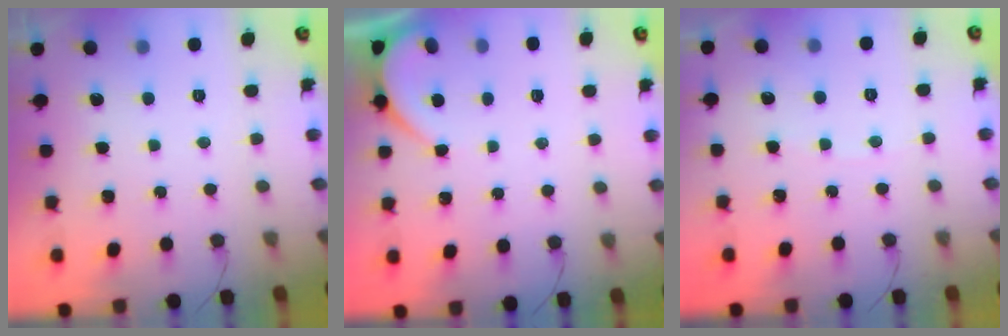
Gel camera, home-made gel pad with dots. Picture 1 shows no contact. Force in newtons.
{"total": 1.6, "press": 1.5, "slide": 0.2}
{"total": 2.3, "press": 2.3, "slide": 0.3}